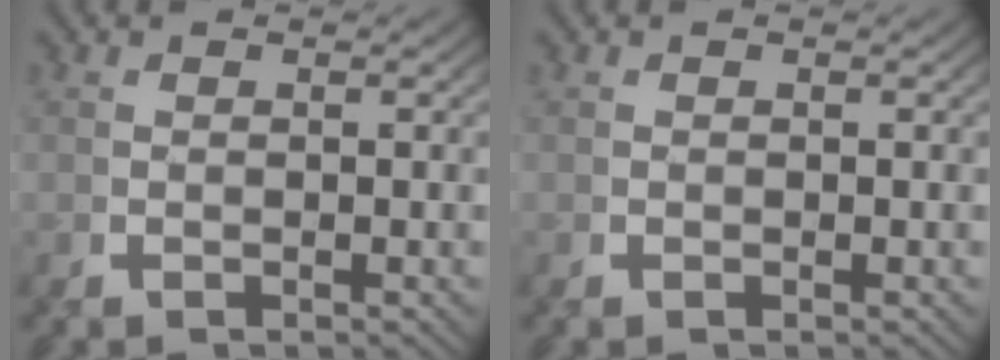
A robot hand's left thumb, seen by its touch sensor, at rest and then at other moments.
{"total": 0.0}